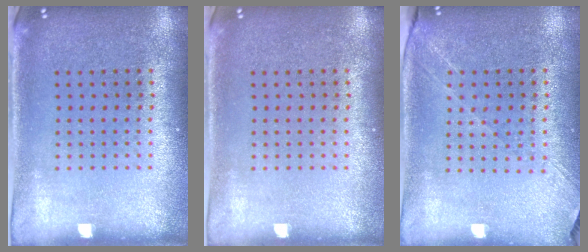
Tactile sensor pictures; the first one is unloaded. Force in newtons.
{"total": 0.0}
{"total": 1.3, "press": 1.2, "slide": 0.6}